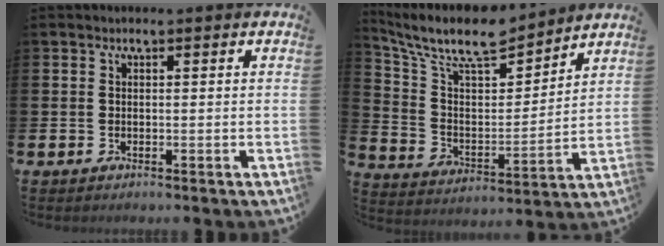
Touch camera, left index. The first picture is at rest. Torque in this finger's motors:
{"motor_torque": [0.59, -1.55, 0.31, 0.18]}